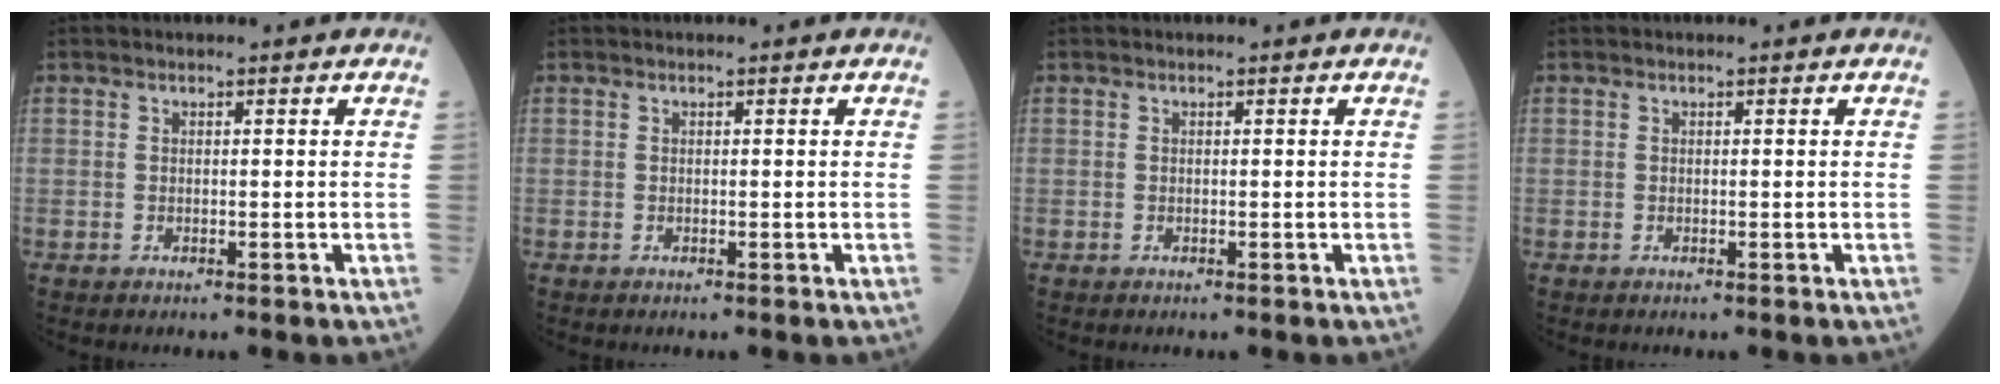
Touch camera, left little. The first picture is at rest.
{"total": 0.0}
{"total": 0.0}
{"total": 0.0}